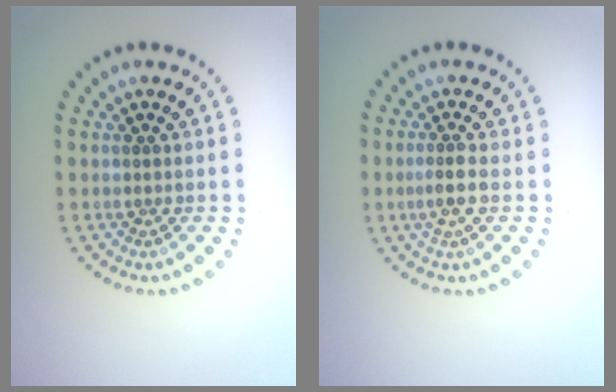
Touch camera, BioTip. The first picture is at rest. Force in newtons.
{"total": 1.9, "press": 1.6, "slide": 1.0}